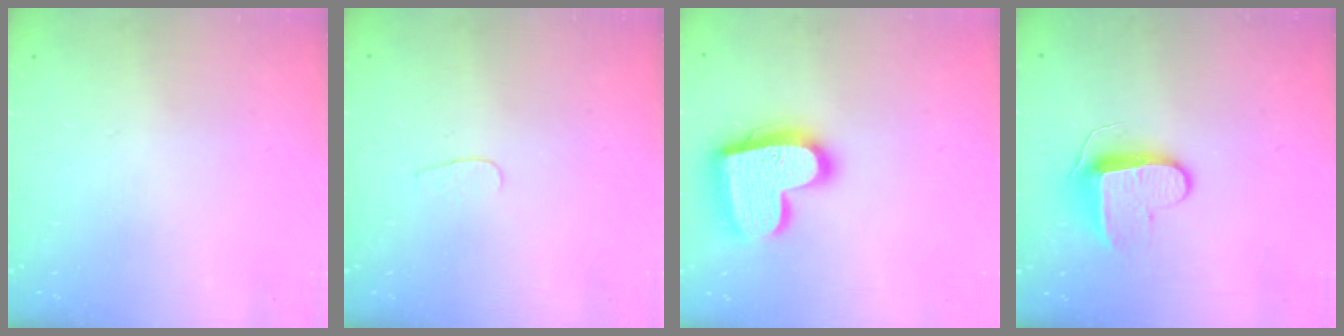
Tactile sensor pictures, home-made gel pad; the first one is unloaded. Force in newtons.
{"total": 2.8, "press": 2.8, "slide": 0.3}
{"total": 20.1, "press": 20.0, "slide": 1.7}
{"total": 9.6, "press": 9.6, "slide": 0.4}